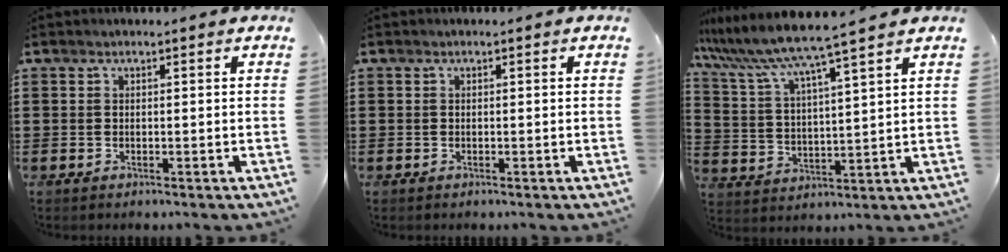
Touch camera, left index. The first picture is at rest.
{"total": 0.0}
{"total": 7.1, "force": [6.3, -1.1, 3.0], "torque": [-0.086, -0.046, 0.102]}